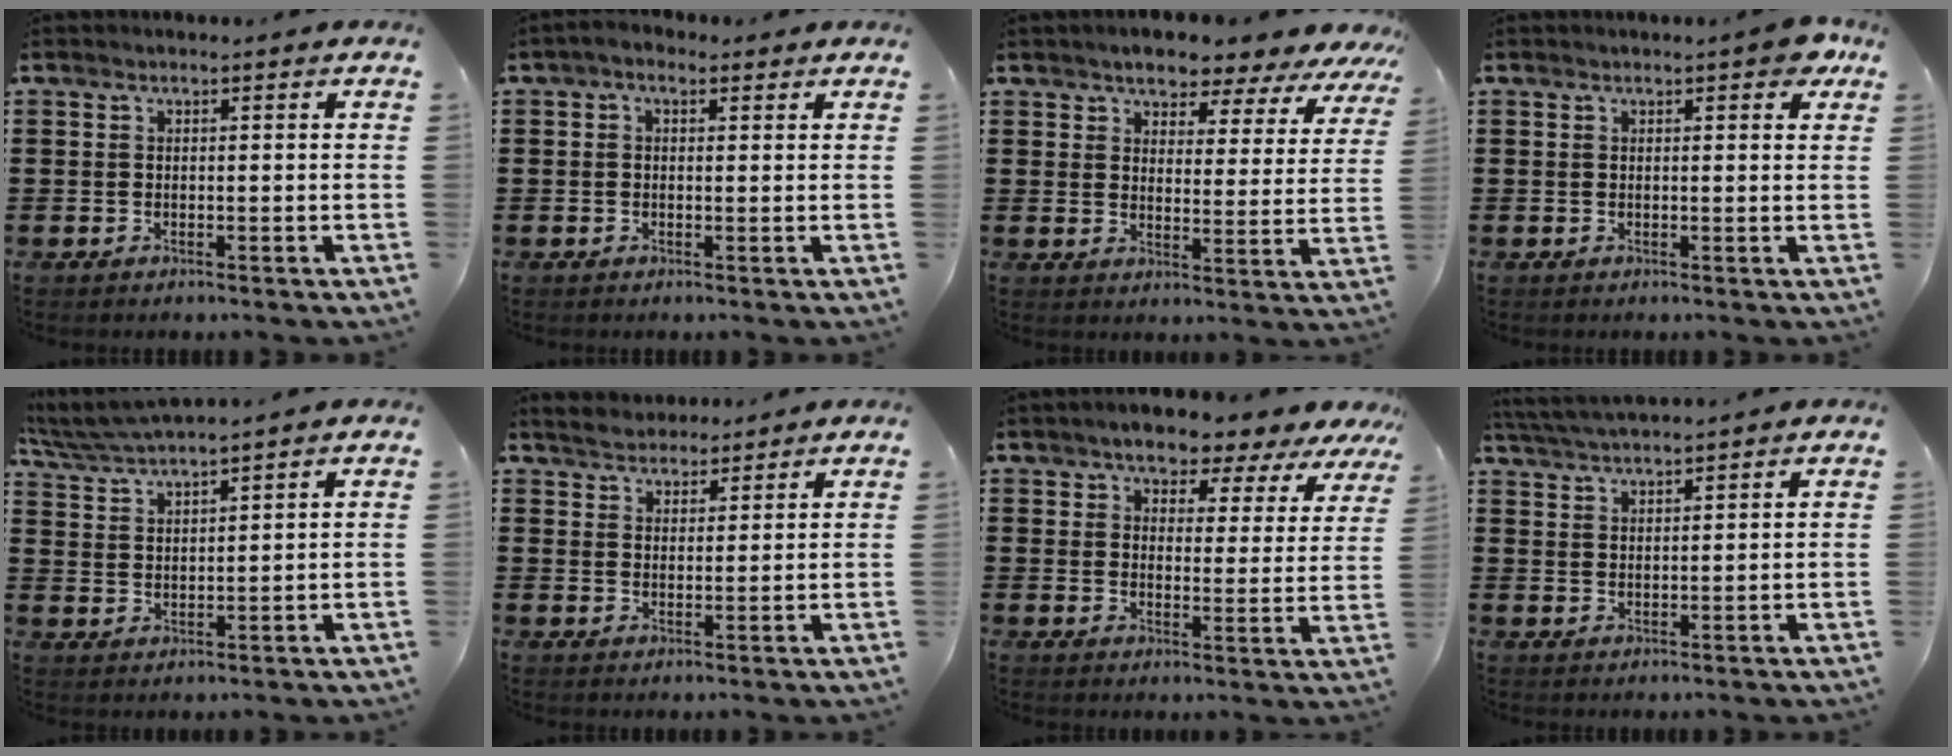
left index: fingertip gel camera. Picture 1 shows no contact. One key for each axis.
{"total": 1.5, "fx": 0.2, "fy": 1.0, "fz": 1.1, "tx": -0.024, "ty": 0.006, "tz": 0.002}
{"total": 4.7, "fx": 4.5, "fy": 1.0, "fz": 0.8, "tx": -0.036, "ty": -0.031, "tz": 0.073}
{"total": 2.4, "fx": 1.4, "fy": 0.6, "fz": 1.8, "tx": -0.024, "ty": 0.001, "tz": 0.021}
{"total": 4.7, "fx": 4.4, "fy": -0.1, "fz": 1.4, "tx": -0.044, "ty": -0.016, "tz": 0.080}
{"total": 3.4, "fx": 3.2, "fy": 1.2, "fz": 0.1, "tx": -0.015, "ty": 0.000, "tz": 0.060}
{"total": 5.3, "fx": 4.9, "fy": 1.5, "fz": 1.5, "tx": -0.049, "ty": -0.024, "tz": 0.081}
{"total": 3.4, "fx": 3.3, "fy": -0.3, "fz": 0.7, "tx": -0.025, "ty": -0.008, "tz": 0.062}